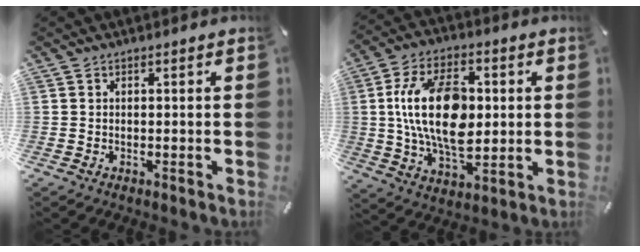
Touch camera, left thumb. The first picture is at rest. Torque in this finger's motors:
{"motor_torque": [0.70, 2.72, 2.39, -0.39, 0.83]}